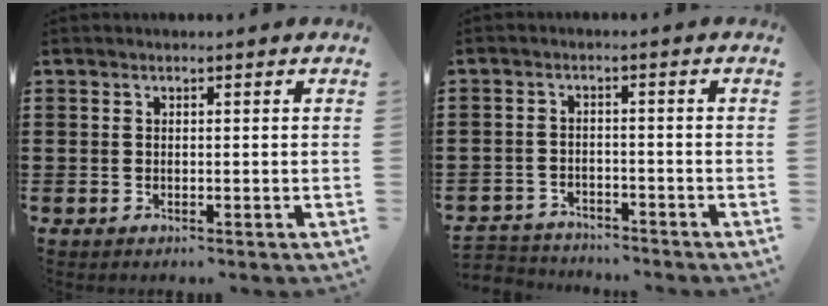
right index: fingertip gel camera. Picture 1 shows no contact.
{"total": 3.2, "force": [-3.2, 0.4, -0.3], "torque": [-0.003, -0.001, -0.070]}